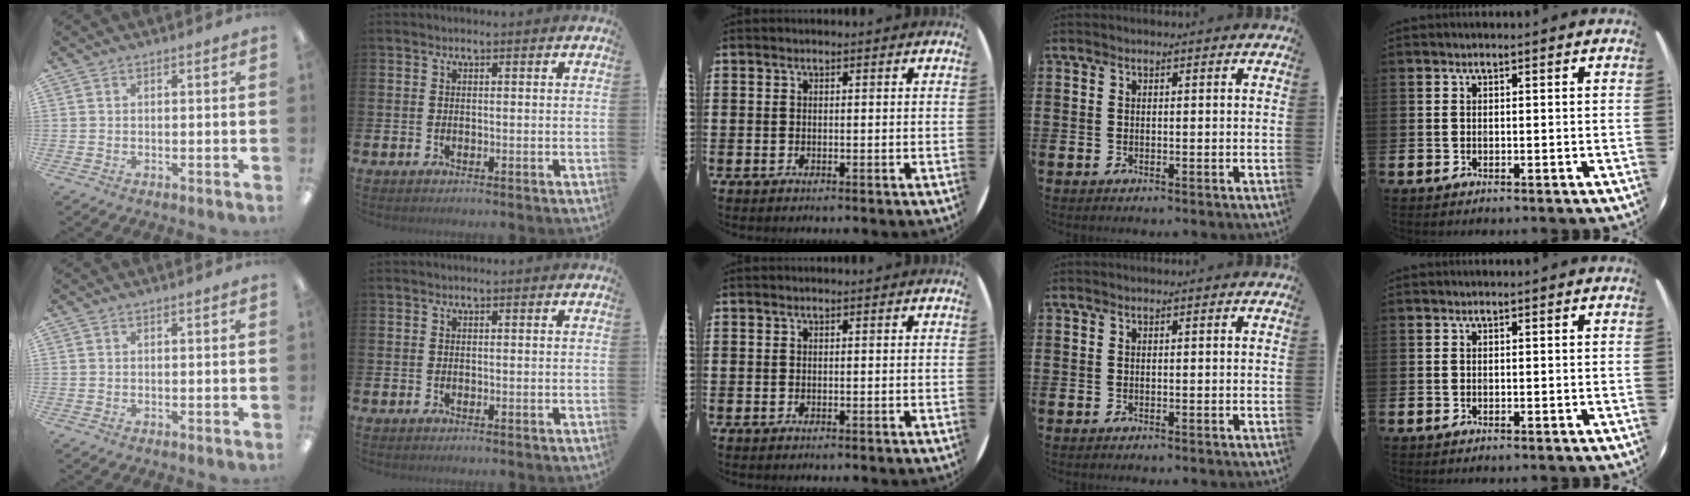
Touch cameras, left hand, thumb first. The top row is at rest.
{}